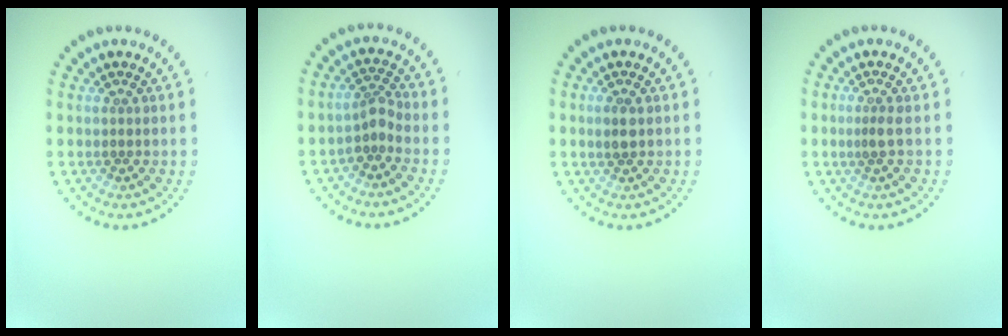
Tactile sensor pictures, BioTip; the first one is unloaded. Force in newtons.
{"total": 2.0, "press": 1.4, "slide": 1.4}
{"total": 1.2, "press": 1.2, "slide": 0.3}
{"total": 1.1, "press": 0.7, "slide": 0.8}